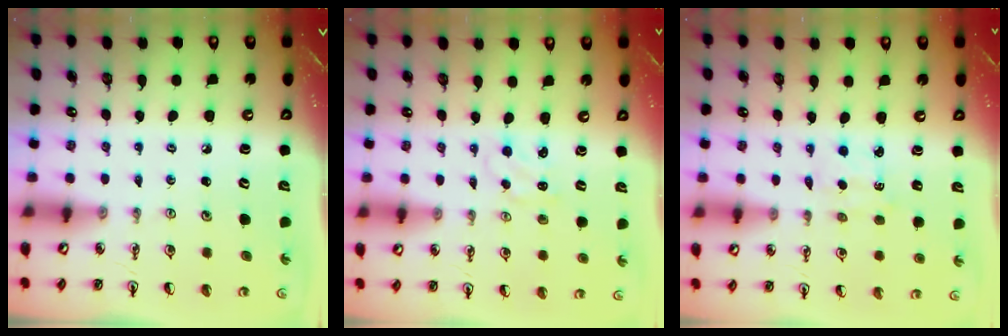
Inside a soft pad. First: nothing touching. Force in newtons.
{"total": 1.5, "press": 1.5, "slide": 0.2}
{"total": 2.5, "press": 2.5, "slide": 0.3}